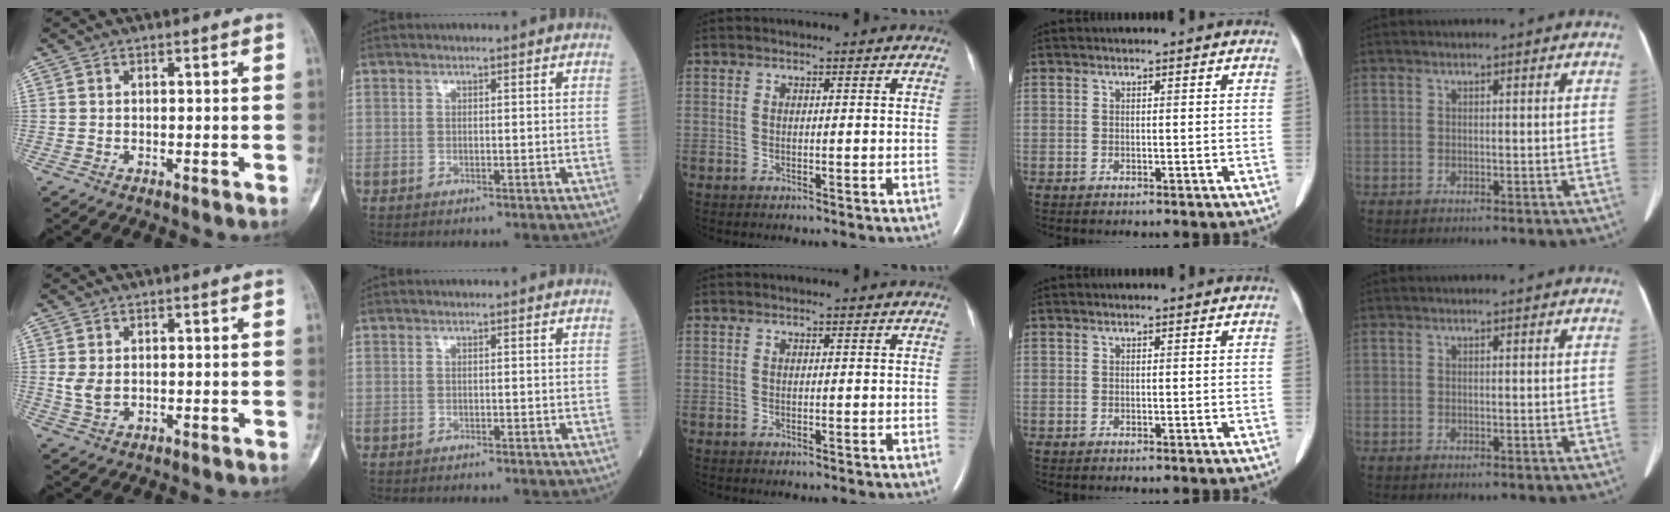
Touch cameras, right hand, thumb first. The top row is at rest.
{"thumb": {"total": 3.1, "force": [0.1, 2.1, 2.3], "torque": [-0.045, -0.002, 0.005]}, "index": {"total": 0.8, "force": [-0.8, 0.0, 0.2], "torque": [-0.002, 0.000, -0.012]}}